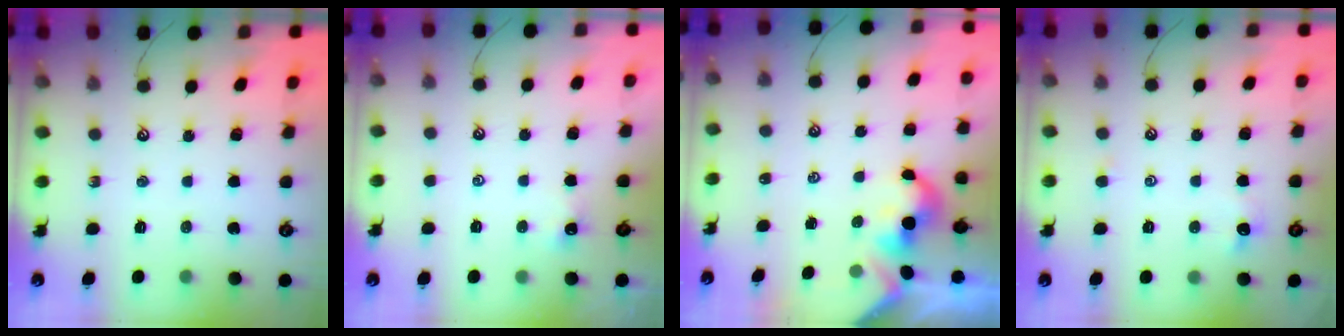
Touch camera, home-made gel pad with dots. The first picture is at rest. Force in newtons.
{"total": 2.0, "press": 2.0, "slide": 0.2}
{"total": 2.0, "press": 1.9, "slide": 0.4}
{"total": 0.9, "press": 0.9, "slide": 0.2}